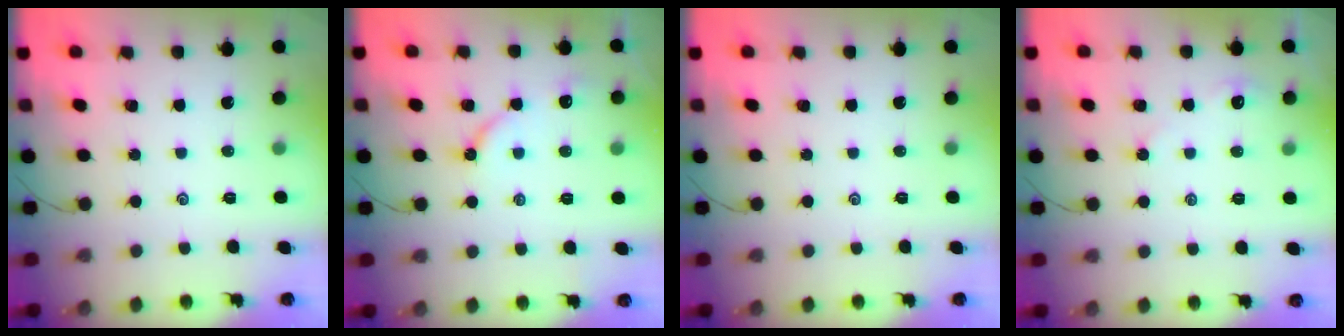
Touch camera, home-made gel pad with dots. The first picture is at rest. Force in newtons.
{"total": 5.8, "press": 5.8, "slide": 0.6}
{"total": 0.0}
{"total": 2.5, "press": 2.5, "slide": 0.6}